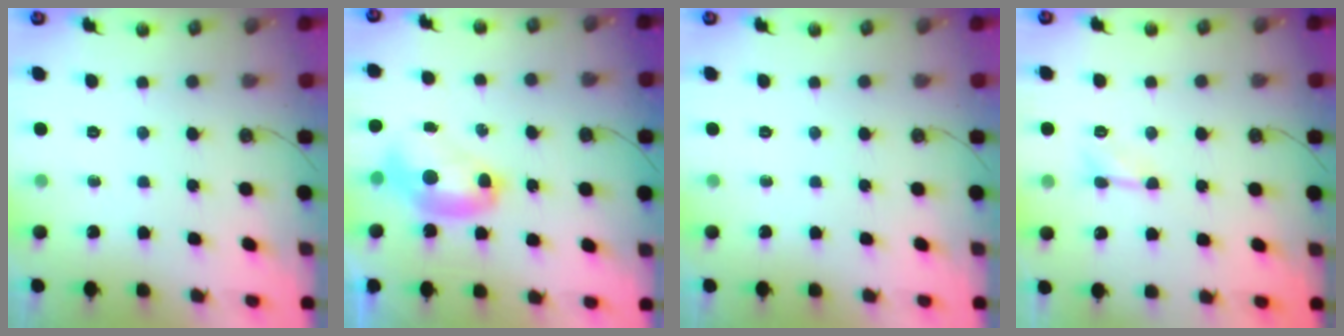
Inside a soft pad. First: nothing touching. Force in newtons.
{"total": 2.7, "press": 2.7, "slide": 0.1}
{"total": 0.0}
{"total": 2.2, "press": 2.1, "slide": 0.5}